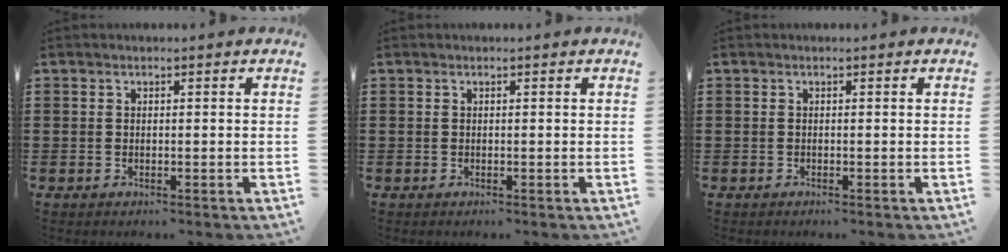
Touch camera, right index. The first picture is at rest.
{"total": 0.0}
{"total": 0.0}